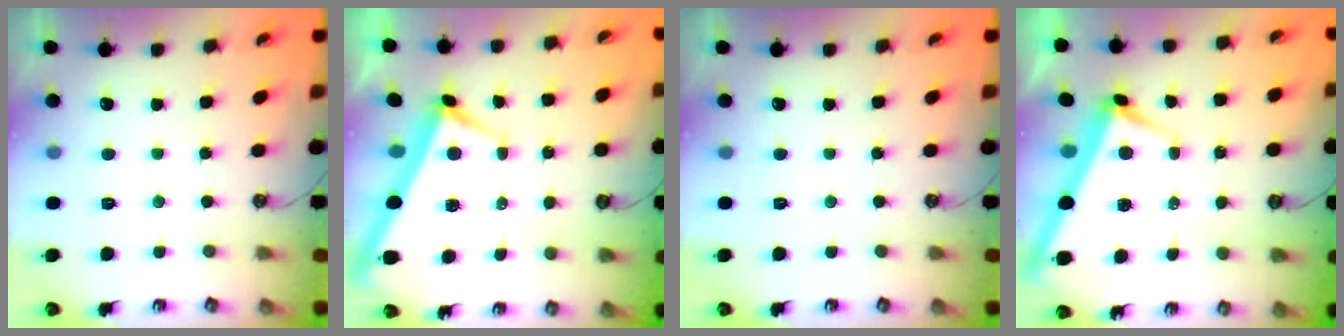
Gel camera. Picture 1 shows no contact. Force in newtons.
{"total": 0.9, "press": 0.4, "slide": 0.9}
{"total": 0.0}
{"total": 1.7, "press": 1.4, "slide": 1.0}